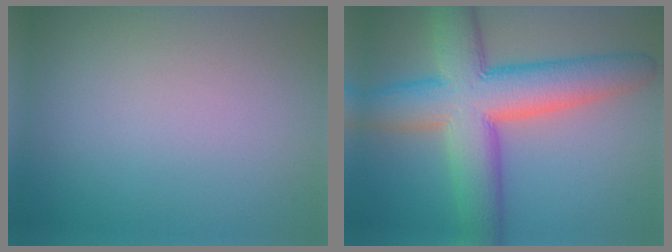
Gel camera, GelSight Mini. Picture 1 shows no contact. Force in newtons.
{"total": 11.1, "press": 11.1, "slide": 0.7}